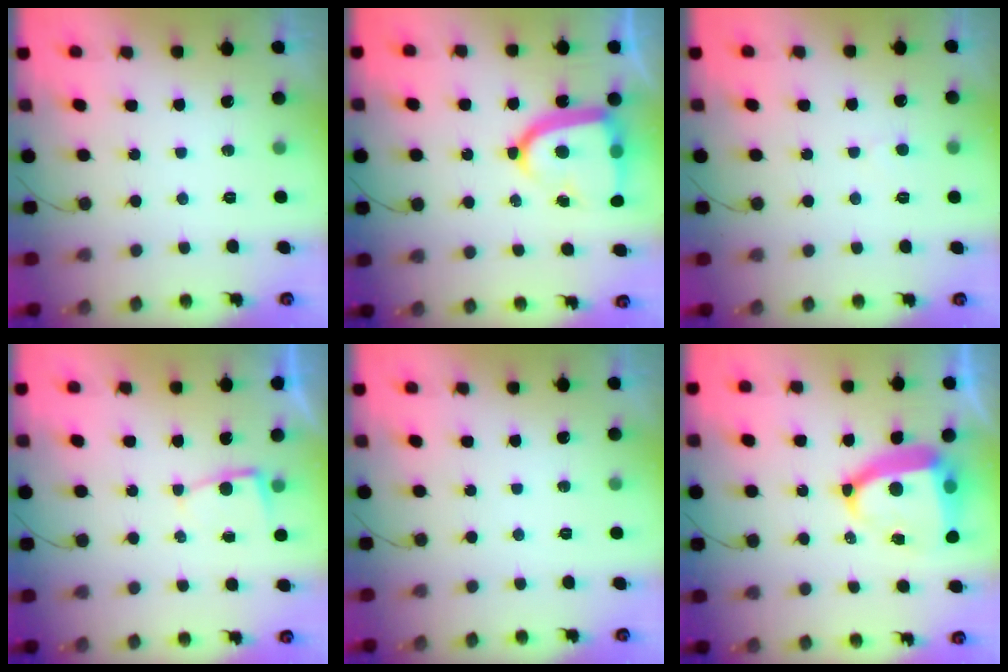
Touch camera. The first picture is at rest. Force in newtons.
{"total": 17.0, "press": 16.9, "slide": 1.8}
{"total": 2.8, "press": 2.8, "slide": 0.3}
{"total": 2.4, "press": 2.4, "slide": 0.3}
{"total": 0.0}
{"total": 13.3, "press": 13.1, "slide": 1.9}